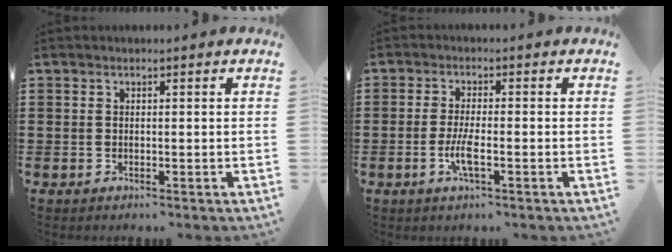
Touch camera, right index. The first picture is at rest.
{"total": 3.8, "force": [-1.3, 0.7, 3.5], "torque": [-0.082, -0.009, -0.029]}